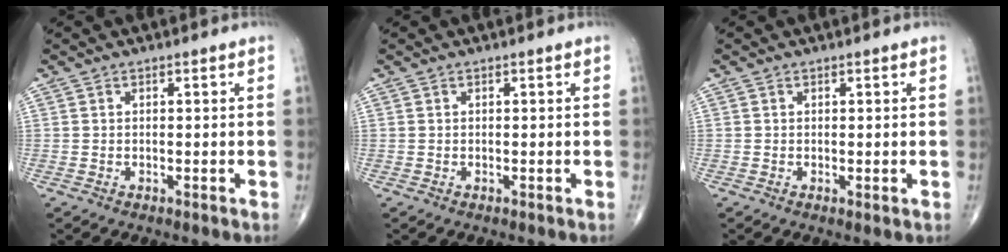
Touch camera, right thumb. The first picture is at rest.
{"total": 0.0}
{"total": 0.6, "force": [0.0, 0.2, 0.5], "torque": [-0.012, -0.003, 0.000]}